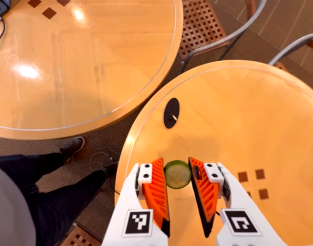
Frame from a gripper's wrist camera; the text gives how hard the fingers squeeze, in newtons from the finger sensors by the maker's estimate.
{"total": 9.8, "left": 10.0, "right": 9.6}